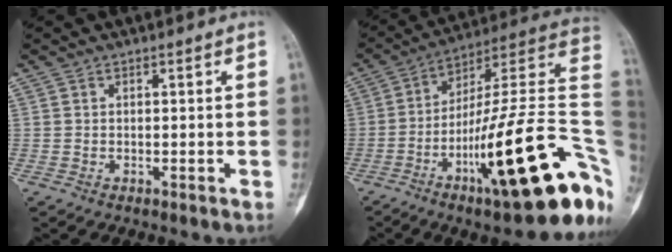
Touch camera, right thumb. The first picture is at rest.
{"total": 31.1, "force": [-9.9, 7.3, 28.5], "torque": [-0.336, 0.066, -0.150]}